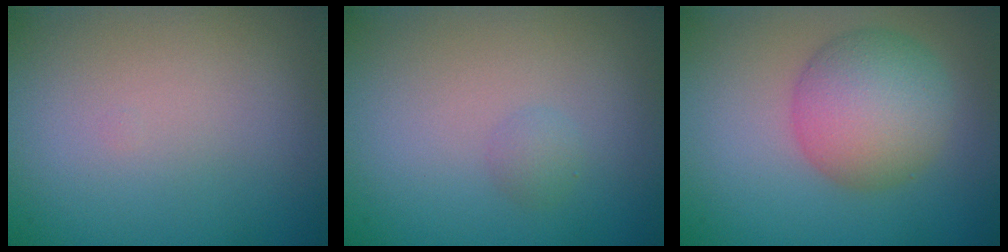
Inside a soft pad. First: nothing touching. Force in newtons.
{"total": 1.0, "press": 1.0, "slide": 0.1}
{"total": 6.2, "press": 6.1, "slide": 0.3}